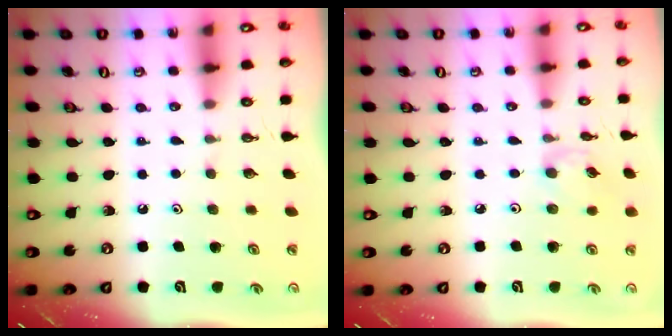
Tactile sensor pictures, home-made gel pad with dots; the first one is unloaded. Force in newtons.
{"total": 2.6, "press": 2.6, "slide": 0.4}